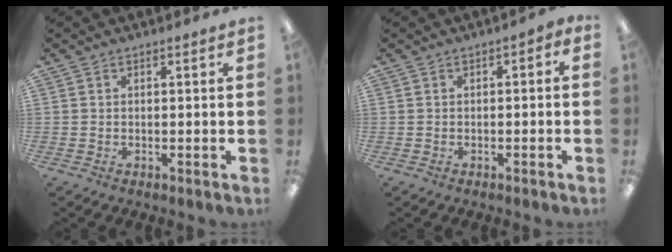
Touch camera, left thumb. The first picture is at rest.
{"total": 1.4, "force": [-1.1, 0.8, 0.6], "torque": [-0.010, 0.005, -0.022]}